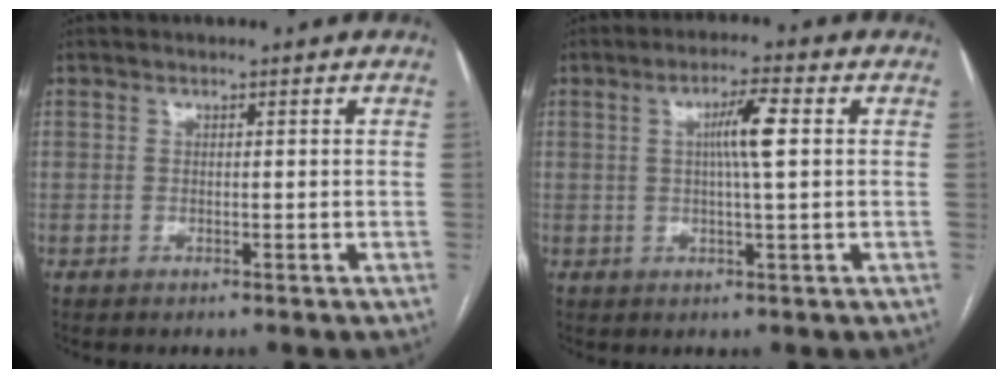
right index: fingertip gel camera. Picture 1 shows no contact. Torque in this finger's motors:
{"motor_torque": [0.87, 0.39, 0.15, 0.12]}